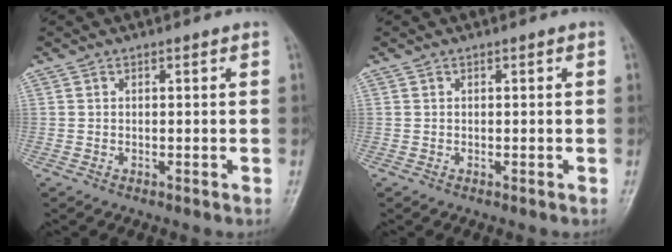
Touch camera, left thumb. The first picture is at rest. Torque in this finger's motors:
{"motor_torque": [-0.03, 0.03, -0.05, -0.05, 0.00]}